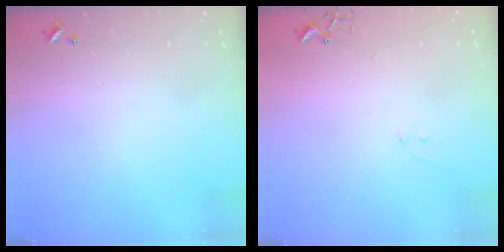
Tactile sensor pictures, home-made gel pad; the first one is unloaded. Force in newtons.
{"total": 6.1, "press": 6.1, "slide": 0.5}